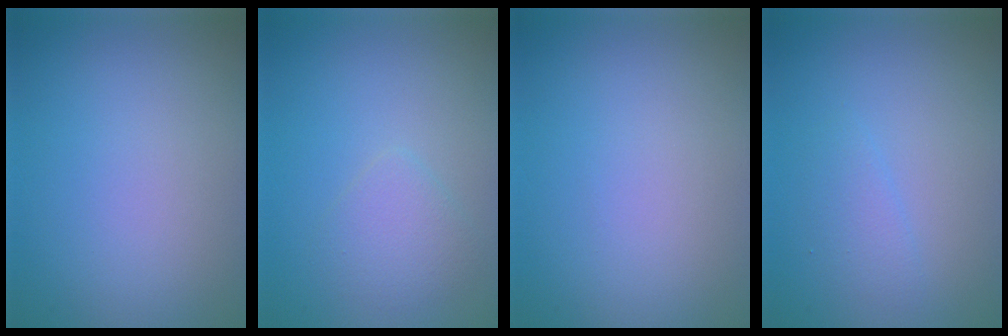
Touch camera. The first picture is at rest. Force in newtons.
{"total": 2.0, "press": 1.9, "slide": 0.1}
{"total": 0.0}
{"total": 1.3, "press": 1.3, "slide": 0.1}